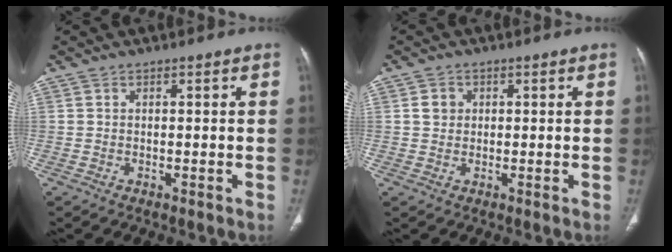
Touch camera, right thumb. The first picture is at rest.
{"total": 2.6, "force": [0.5, 2.3, 1.0], "torque": [-0.006, 0.002, 0.009]}